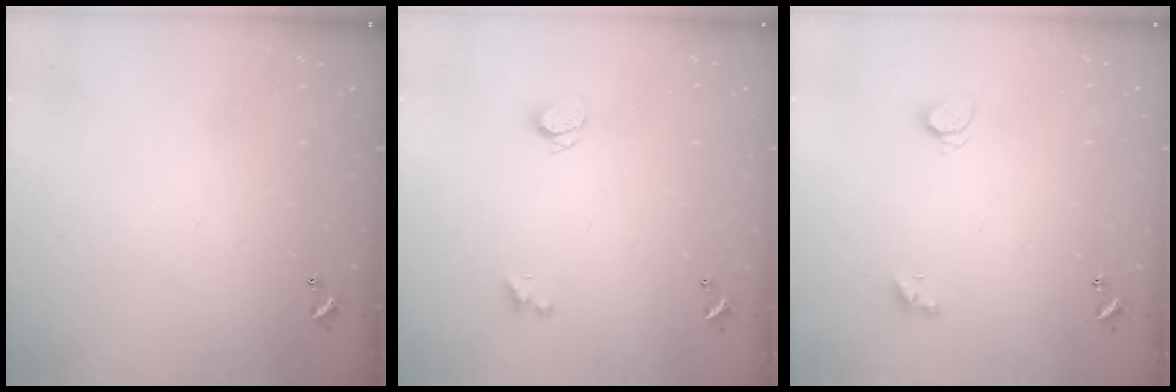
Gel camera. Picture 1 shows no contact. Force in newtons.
{"total": 2.4, "press": 2.3, "slide": 0.6}
{"total": 2.1, "press": 2.0, "slide": 0.6}